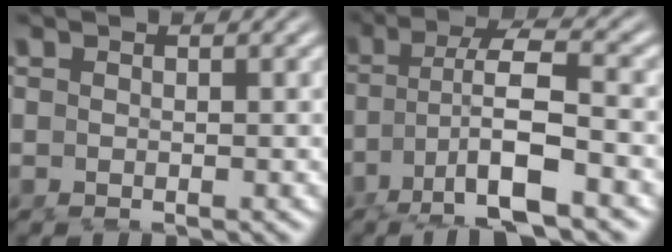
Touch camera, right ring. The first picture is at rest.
{"total": 6.1, "force": [-0.3, 2.2, 5.7], "torque": [-0.100, -0.008, 0.000]}